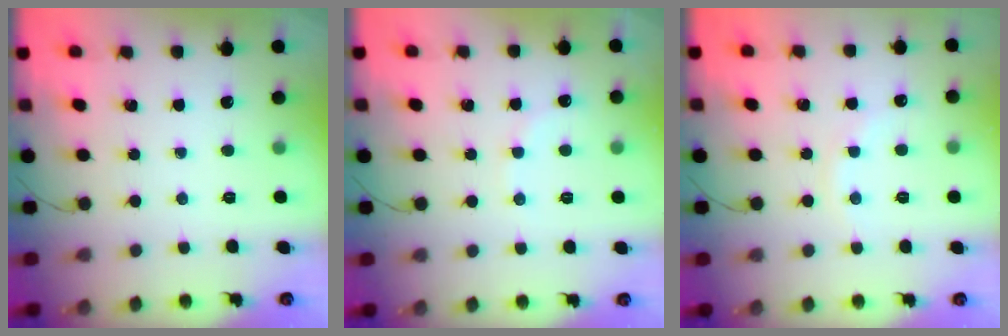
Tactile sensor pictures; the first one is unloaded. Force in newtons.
{"total": 4.8, "press": 4.6, "slide": 1.3}
{"total": 5.5, "press": 5.2, "slide": 1.8}